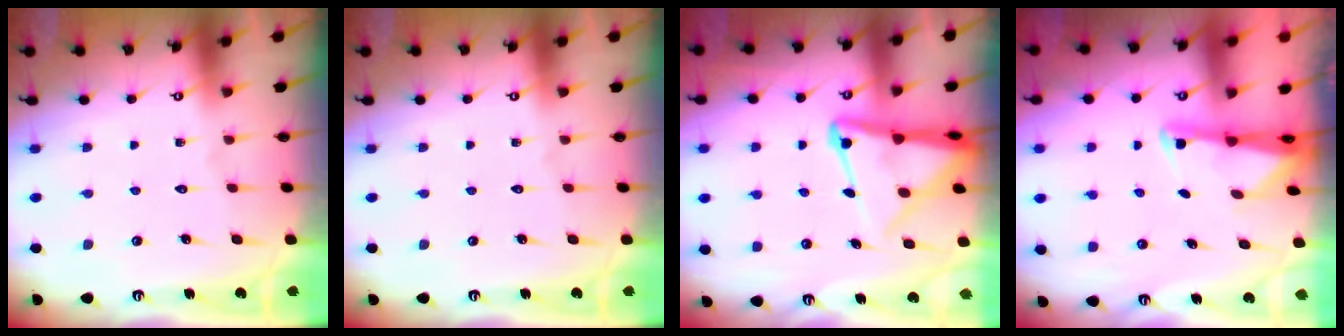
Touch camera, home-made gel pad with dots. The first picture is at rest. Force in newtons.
{"total": 0.0}
{"total": 9.4, "press": 9.3, "slide": 1.0}
{"total": 2.1, "press": 2.1, "slide": 0.4}